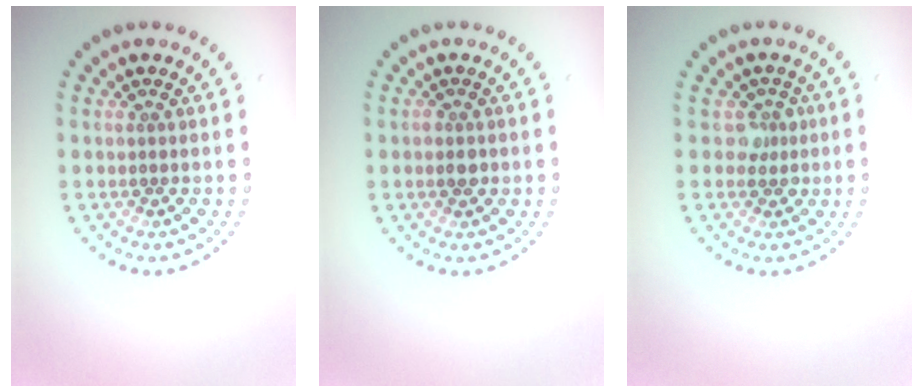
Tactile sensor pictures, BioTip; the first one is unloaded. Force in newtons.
{"total": 1.1, "press": 1.0, "slide": 0.4}
{"total": 1.8, "press": 1.5, "slide": 1.1}